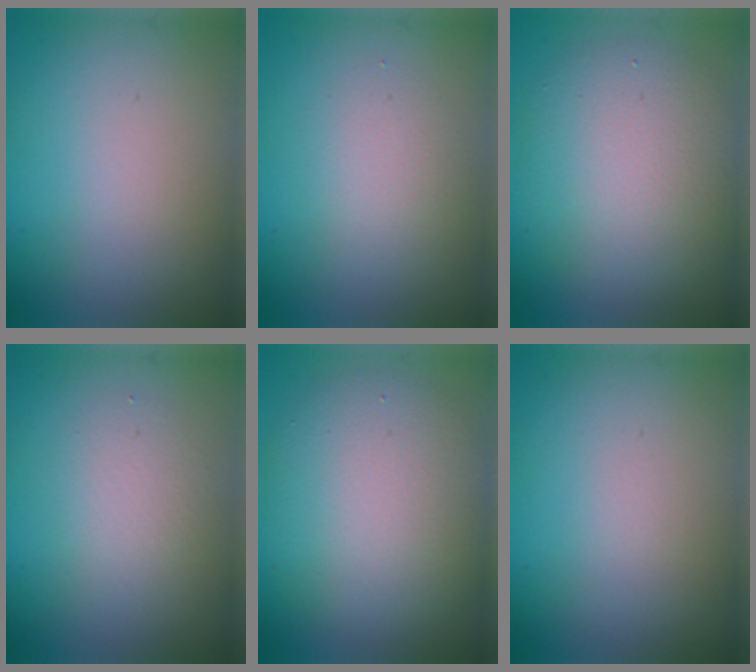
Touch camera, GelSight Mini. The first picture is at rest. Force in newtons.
{"total": 2.2, "press": 2.2, "slide": 0.2}
{"total": 6.4, "press": 6.4, "slide": 0.5}
{"total": 2.3, "press": 2.3, "slide": 0.1}
{"total": 7.2, "press": 7.2, "slide": 0.5}
{"total": 0.0}